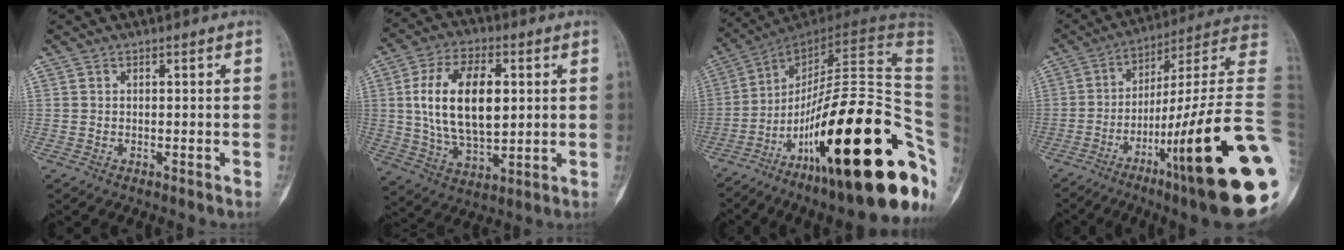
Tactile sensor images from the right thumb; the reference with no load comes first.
{"total": 17.6, "force": [2.6, 9.6, 14.5], "torque": [-0.244, -0.003, 0.050]}
{"total": 37.9, "force": [-12.2, 10.9, 34.2], "torque": [-0.414, 0.082, -0.189]}
{"total": 31.7, "force": [-9.2, 4.1, 30.0], "torque": [-0.350, 0.043, -0.152]}